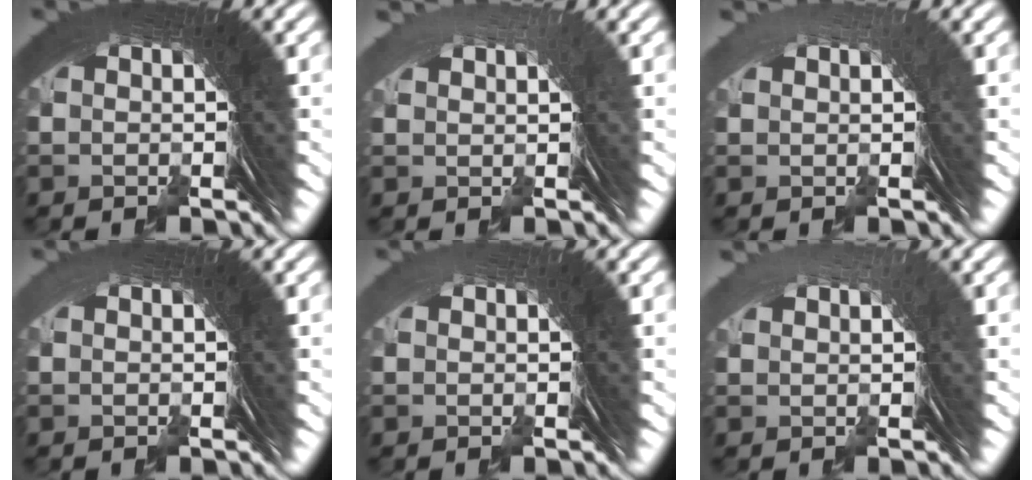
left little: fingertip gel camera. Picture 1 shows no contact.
{"total": 1.4, "force": [0.6, -0.9, -0.8], "torque": [0.028, 0.006, 0.012]}
{"total": 1.3, "force": [-0.1, -0.9, -1.0], "torque": [0.028, 0.007, -0.001]}
{"total": 1.0, "force": [-0.4, -0.6, -0.7], "torque": [0.017, 0.001, -0.004]}
{"total": 1.5, "force": [-0.5, -0.8, -1.2], "torque": [0.028, 0.002, -0.005]}
{"total": 1.3, "force": [0.2, -0.9, -0.9], "torque": [0.029, 0.008, 0.004]}